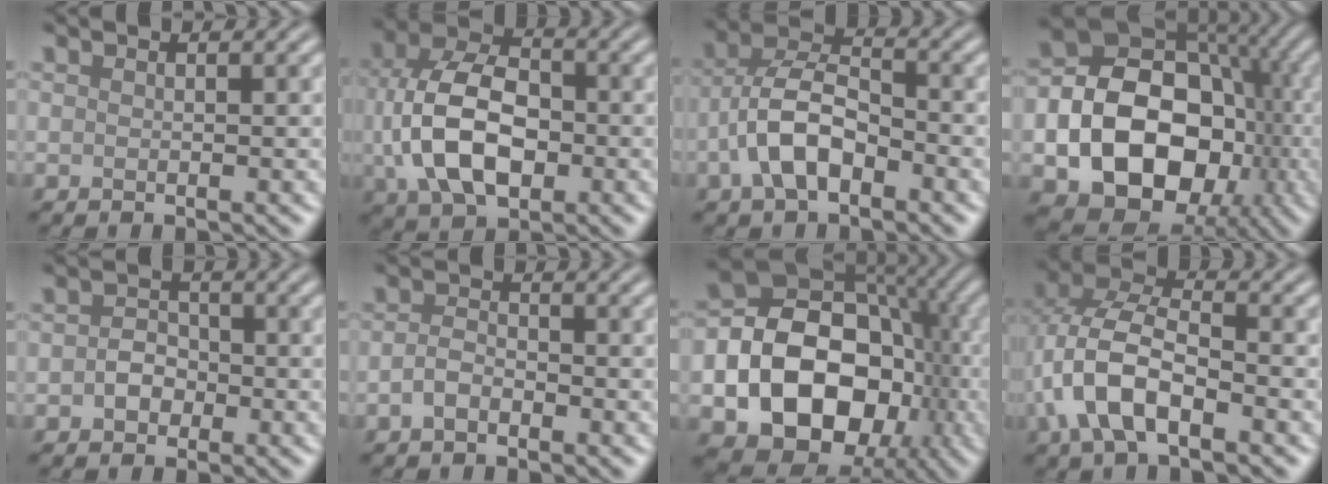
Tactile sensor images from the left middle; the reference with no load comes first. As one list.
[{"total": 9.4, "force": [-0.9, 6.0, 7.2], "torque": [-0.157, 0.003, -0.021]}, {"total": 6.1, "force": [-2.5, 3.0, 4.6], "torque": [-0.085, 0.012, -0.051]}, {"total": 16.7, "force": [-3.8, 12.7, 10.1], "torque": [-0.140, -0.022, -0.076]}, {"total": 2.2, "force": [-0.7, 1.8, 1.1], "torque": [-0.019, 0.001, -0.017]}, {"total": 1.9, "force": [-1.0, 1.1, 1.3], "torque": [-0.026, 0.003, -0.025]}, {"total": 18.2, "force": [-4.4, 14.3, 10.4], "torque": [-0.164, -0.018, -0.084]}, {"total": 7.5, "force": [-2.3, 3.9, 6.0], "torque": [-0.131, 0.006, -0.051]}]